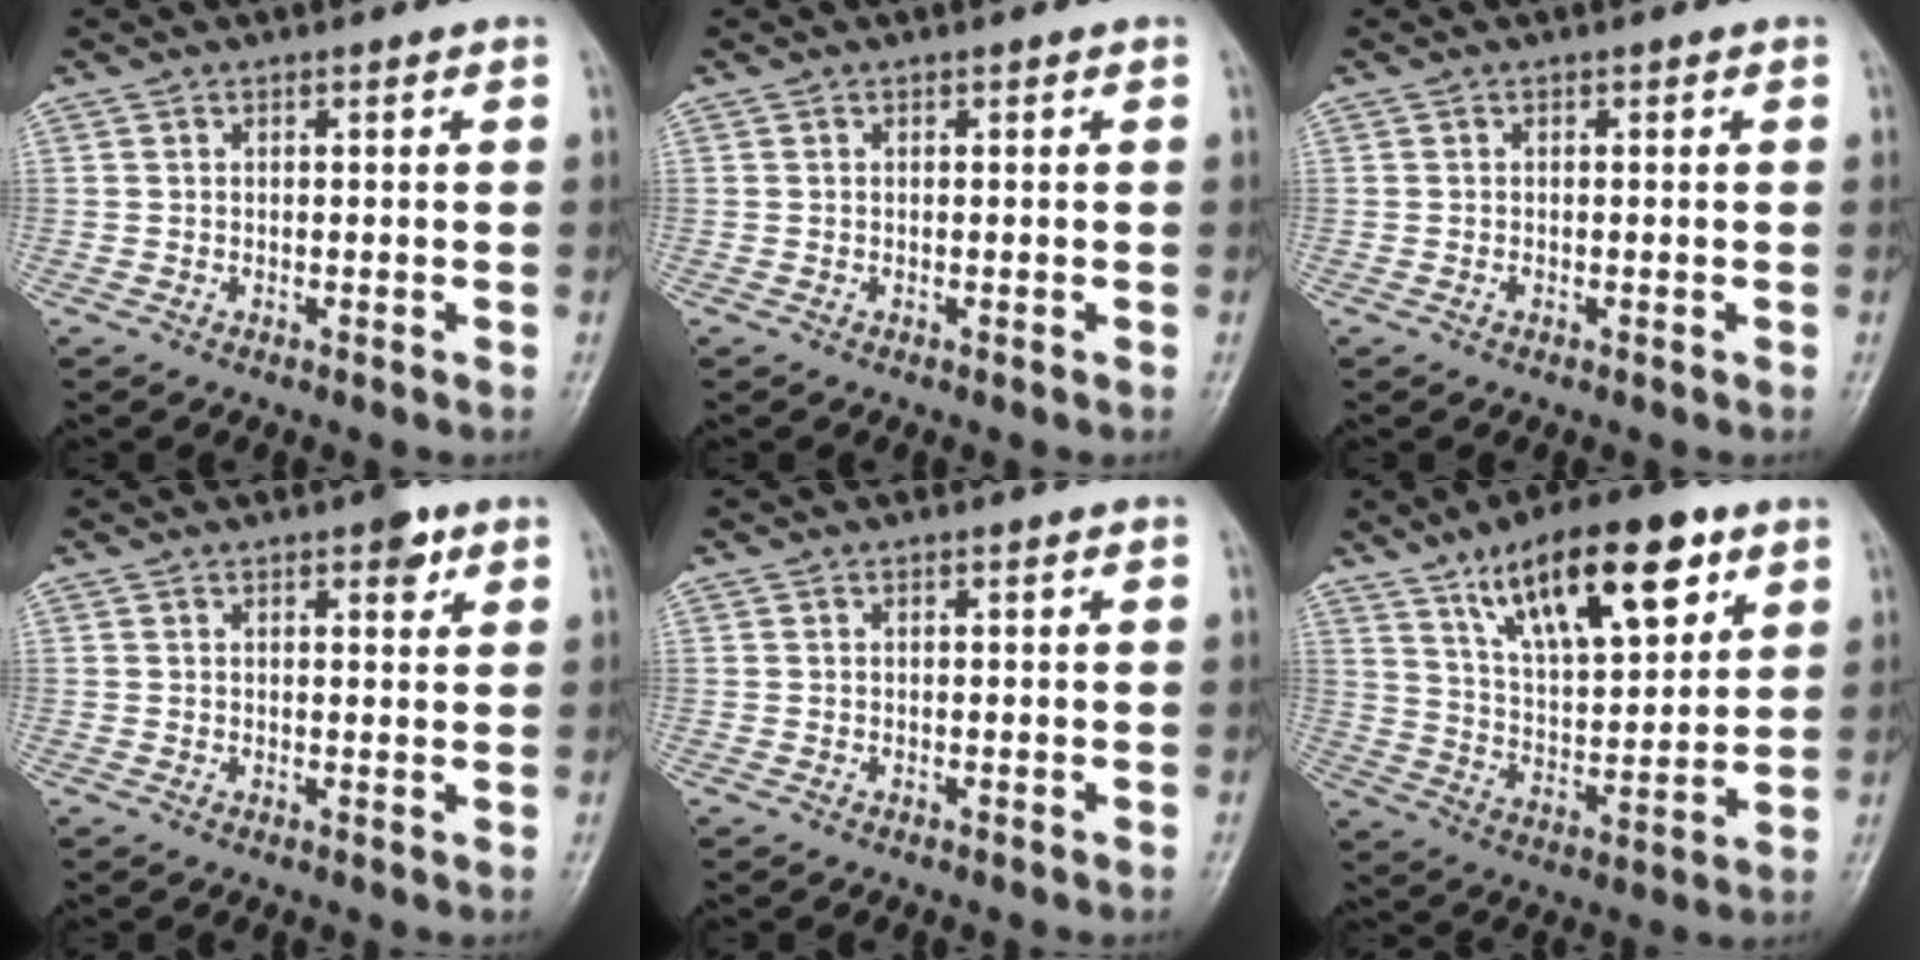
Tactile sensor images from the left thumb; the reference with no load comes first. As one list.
[{"total": 0.0}, {"total": 0.0}, {"total": 3.2, "force": [1.8, 1.4, 2.2], "torque": [-0.018, -0.005, 0.021]}, {"total": 0.0}, {"total": 18.8, "force": [10.2, 7.1, 14.1], "torque": [-0.192, -0.040, 0.175]}]